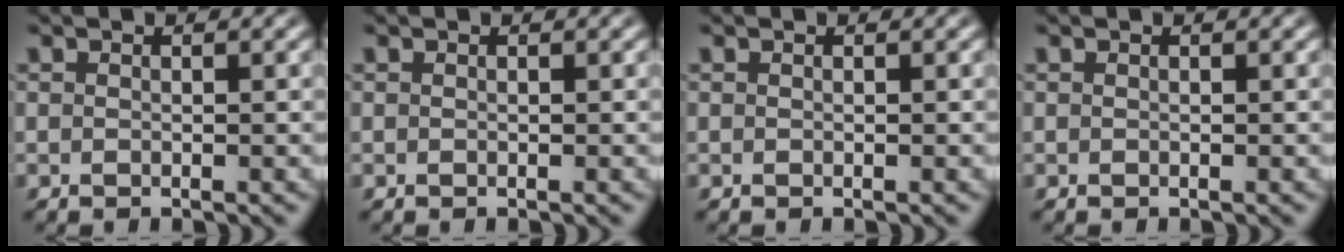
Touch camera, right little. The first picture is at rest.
{"total": 0.0}
{"total": 0.0}
{"total": 0.0}